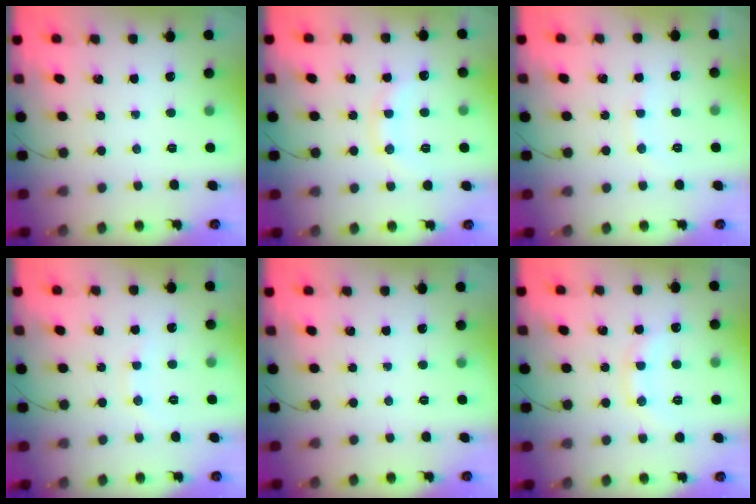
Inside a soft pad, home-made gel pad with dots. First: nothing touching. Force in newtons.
{"total": 8.1, "press": 8.0, "slide": 1.0}
{"total": 6.3, "press": 6.2, "slide": 1.4}
{"total": 5.6, "press": 5.5, "slide": 1.1}
{"total": 0.0}
{"total": 8.1, "press": 8.0, "slide": 1.0}